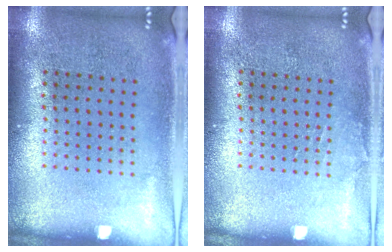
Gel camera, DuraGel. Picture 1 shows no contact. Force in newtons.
{"total": 0.6, "press": 0.6, "slide": 0.1}